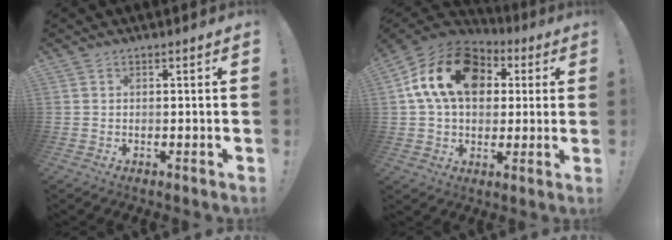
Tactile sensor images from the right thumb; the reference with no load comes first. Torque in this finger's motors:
{"motor_torque": [2.33, 2.68, 1.32, -0.05, 0.43]}